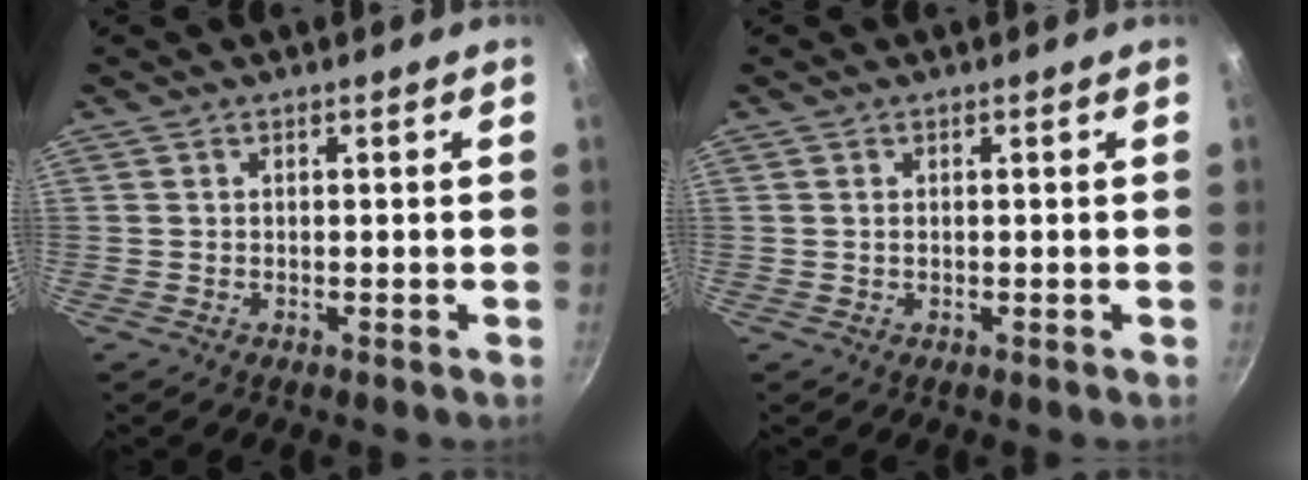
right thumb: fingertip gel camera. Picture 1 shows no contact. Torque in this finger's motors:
{"motor_torque": [-0.16, 0.13, 0.25, 0.56, 0.05]}